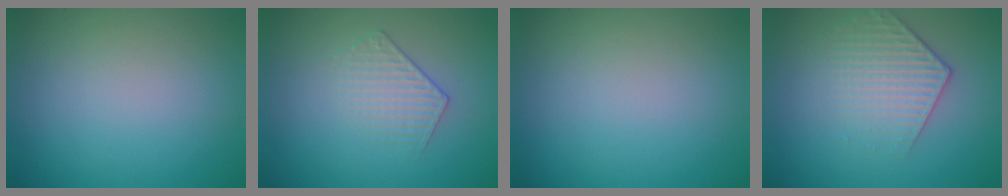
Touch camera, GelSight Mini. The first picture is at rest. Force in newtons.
{"total": 1.7, "press": 1.2, "slide": 1.3}
{"total": 0.0}
{"total": 3.1, "press": 2.8, "slide": 1.4}